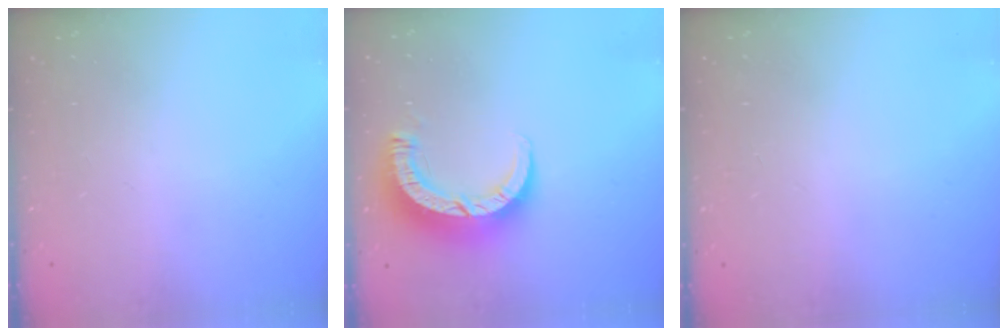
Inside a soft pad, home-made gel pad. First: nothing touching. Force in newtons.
{"total": 9.1, "press": 9.1, "slide": 1.1}
{"total": 2.4, "press": 2.4, "slide": 0.2}